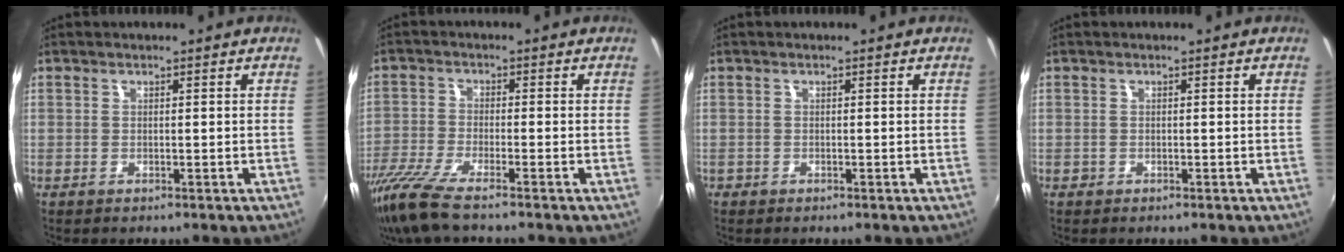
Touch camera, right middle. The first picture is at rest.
{"total": 9.4, "force": [-7.5, 0.8, 5.6], "torque": [-0.135, -0.036, -0.143]}
{"total": 0.6, "force": [-0.4, 0.3, 0.0], "torque": [-0.002, -0.003, -0.010]}
{"total": 0.6, "force": [-0.4, 0.5, 0.0], "torque": [-0.001, -0.003, -0.007]}